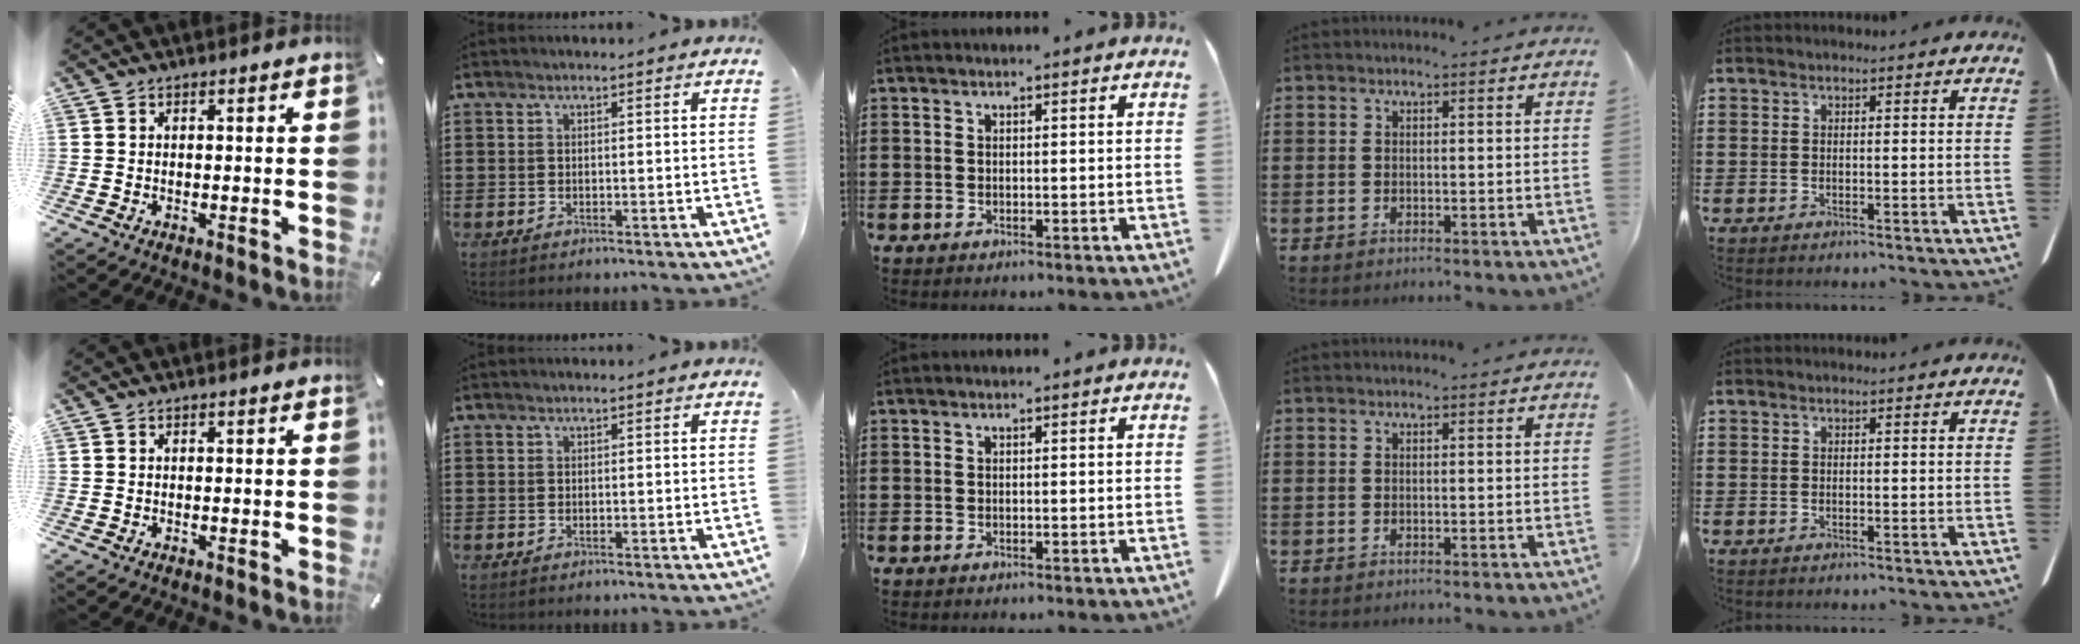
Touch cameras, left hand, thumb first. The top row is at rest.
{}